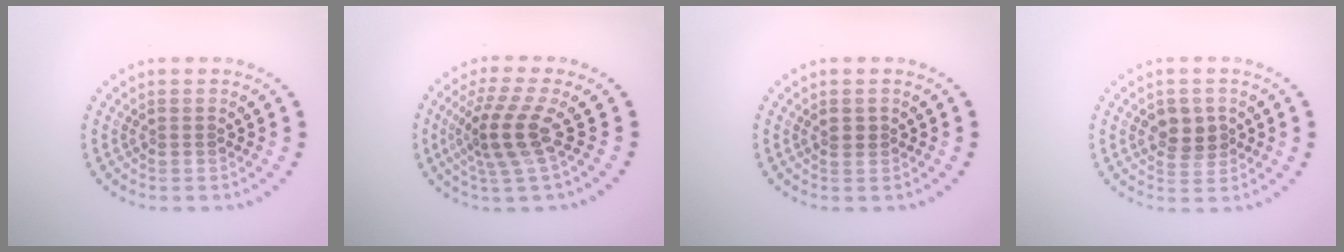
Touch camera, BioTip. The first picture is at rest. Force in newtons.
{"total": 4.0, "press": 2.9, "slide": 2.7}
{"total": 1.1, "press": 0.9, "slide": 0.5}
{"total": 2.7, "press": 2.6, "slide": 0.7}